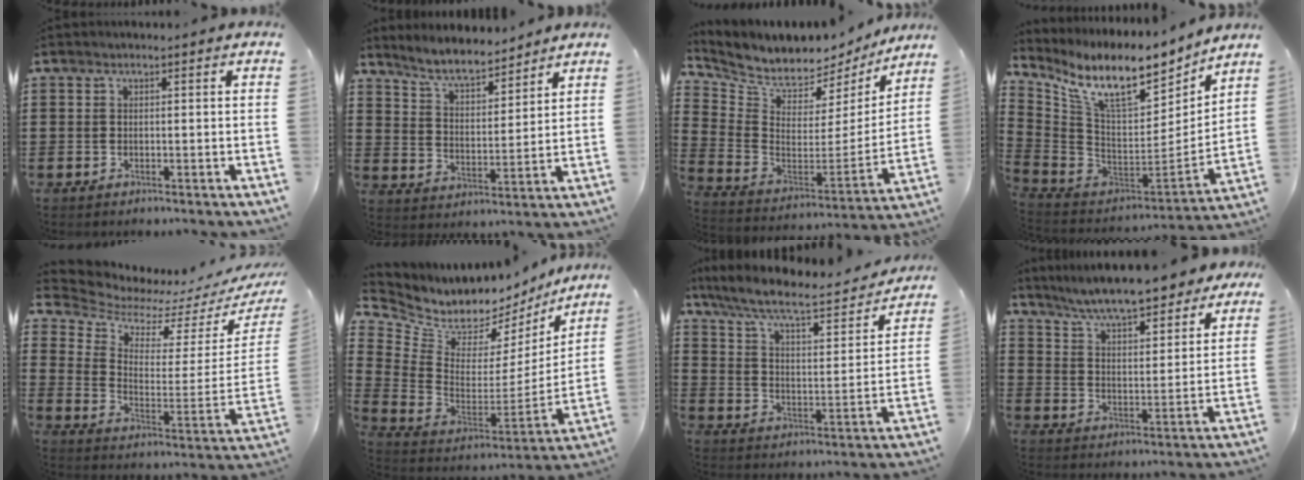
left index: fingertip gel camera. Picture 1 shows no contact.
{"total": 6.7, "force": [6.2, 0.8, 2.6], "torque": [-0.071, -0.026, 0.110]}
{"total": 5.5, "force": [5.1, 1.8, 0.4], "torque": [-0.048, -0.055, 0.088]}
{"total": 11.6, "force": [8.4, 2.7, 7.5], "torque": [-0.170, -0.065, 0.144]}
{"total": 4.6, "force": [4.2, 1.4, 1.4], "torque": [-0.057, -0.048, 0.067]}
{"total": 5.6, "force": [4.7, 3.0, 0.8], "torque": [-0.053, -0.051, 0.081]}
{"total": 7.6, "force": [6.4, 1.1, 4.0], "torque": [-0.103, -0.037, 0.105]}
{"total": 8.2, "force": [7.5, 0.6, 3.2], "torque": [-0.093, -0.035, 0.132]}